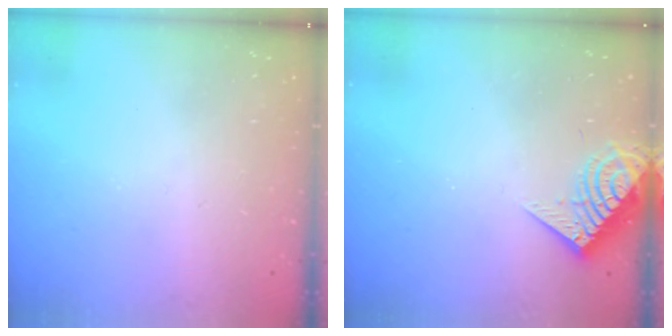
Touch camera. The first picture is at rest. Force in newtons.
{"total": 9.2, "press": 9.2, "slide": 0.9}